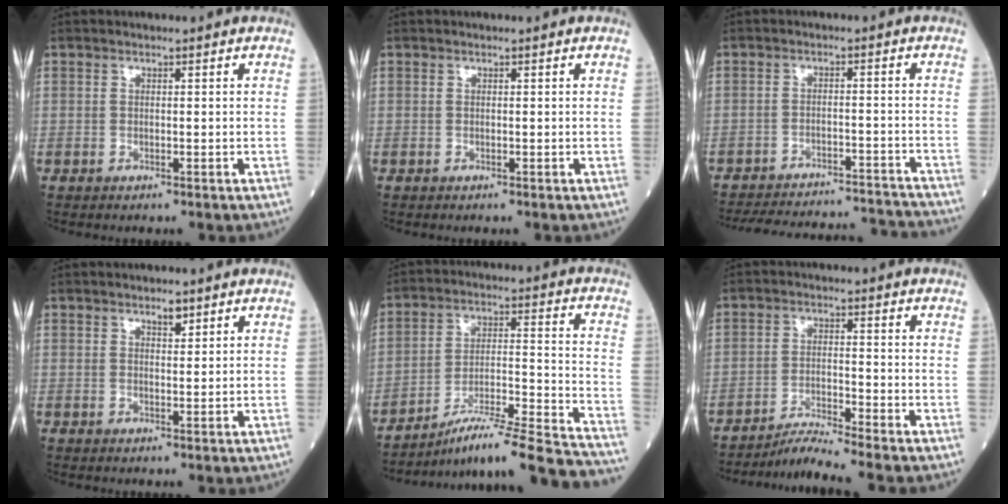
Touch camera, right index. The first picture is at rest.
{"total": 0.0}
{"total": 19.3, "force": [-18.5, 2.7, 4.7], "torque": [-0.095, -0.002, -0.242]}
{"total": 1.9, "force": [1.4, 0.6, 1.1], "torque": [-0.021, -0.001, 0.022]}
{"total": 22.0, "force": [-20.0, -0.8, 9.2], "torque": [-0.111, 0.003, -0.296]}
{"total": 5.0, "force": [-4.5, -2.1, 0.9], "torque": [-0.027, -0.022, -0.083]}